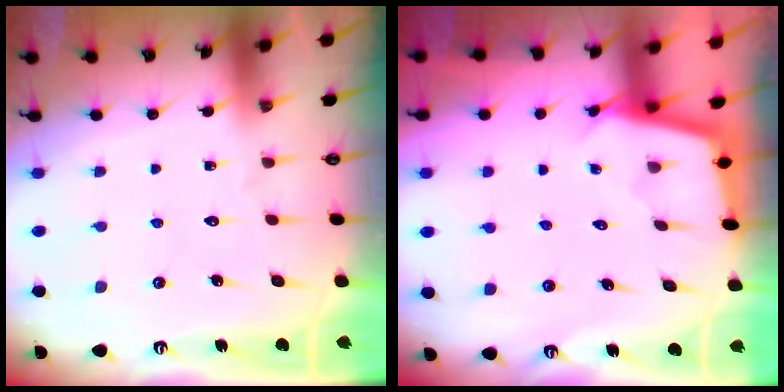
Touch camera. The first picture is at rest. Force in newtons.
{"total": 2.3, "press": 2.3, "slide": 0.2}